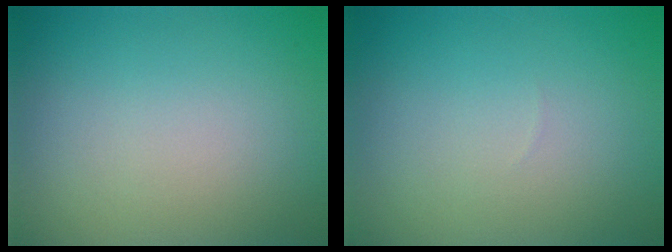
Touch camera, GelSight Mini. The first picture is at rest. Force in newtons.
{"total": 0.0}